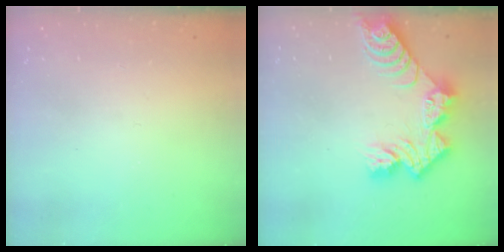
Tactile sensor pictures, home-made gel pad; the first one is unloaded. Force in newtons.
{"total": 12.0, "press": 12.0, "slide": 1.0}